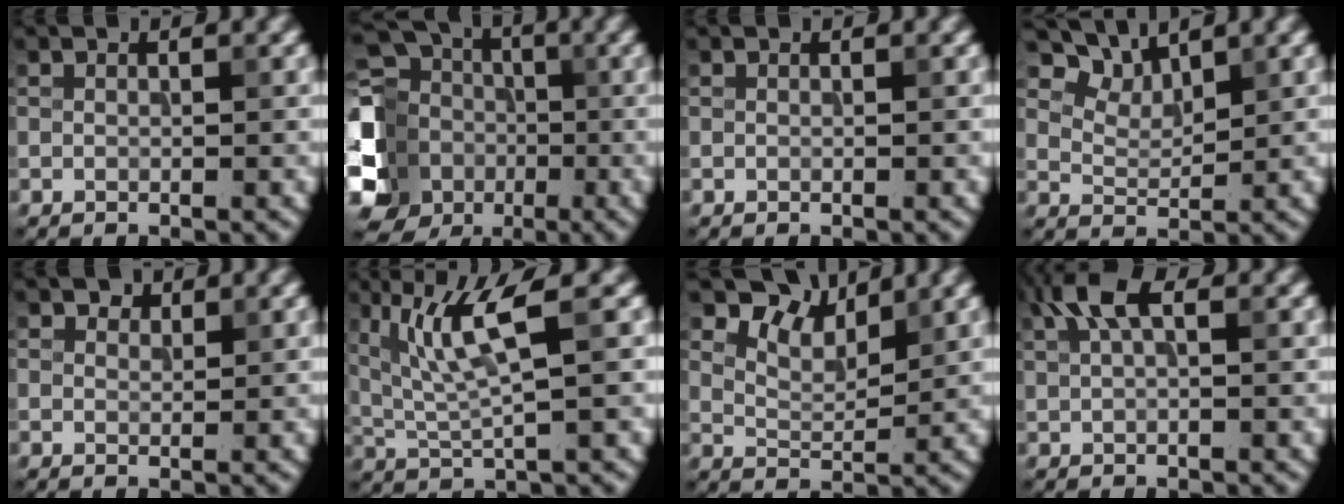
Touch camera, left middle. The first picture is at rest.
{"total": 12.7, "force": [-3.0, 10.9, 5.7], "torque": [-0.144, 0.004, -0.061]}
{"total": 0.0}
{"total": 3.7, "force": [3.2, 1.5, 1.3], "torque": [-0.031, 0.000, 0.059]}
{"total": 1.2, "force": [1.0, 0.7, 0.3], "torque": [-0.006, -0.002, 0.013]}
{"total": 5.6, "force": [2.2, 0.8, 5.1], "torque": [-0.108, -0.002, 0.050]}
{"total": 4.1, "force": [3.3, 1.6, 1.8], "torque": [-0.040, 0.002, 0.059]}
{"total": 3.4, "force": [1.6, 1.3, 2.7], "torque": [-0.057, 0.008, 0.026]}